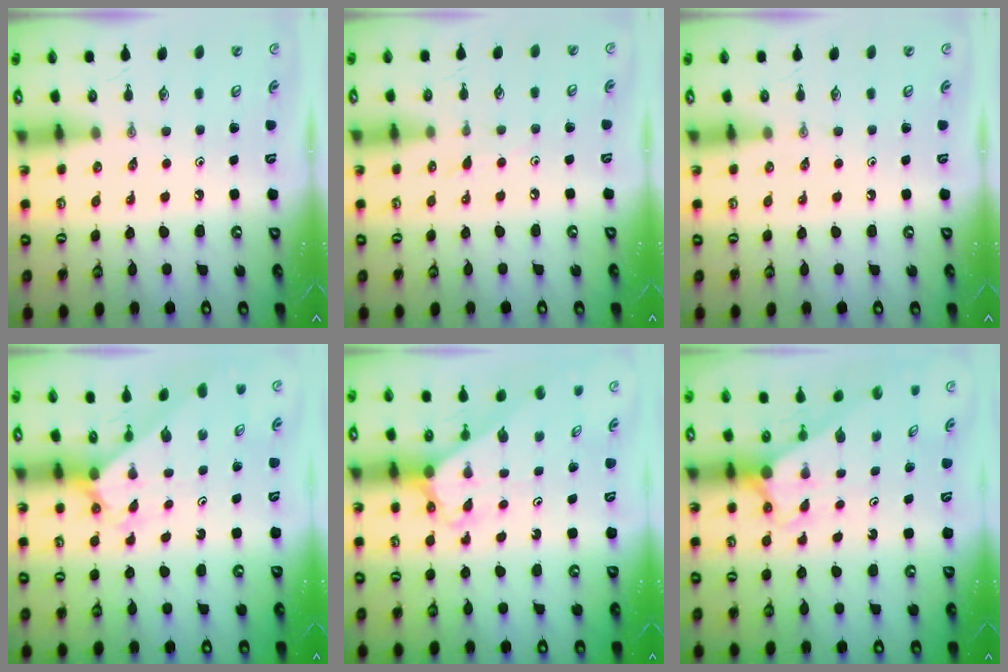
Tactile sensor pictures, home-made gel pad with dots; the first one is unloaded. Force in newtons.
{"total": 3.8, "press": 3.7, "slide": 0.6}
{"total": 0.0}
{"total": 2.1, "press": 2.1, "slide": 0.2}
{"total": 2.6, "press": 2.6, "slide": 0.2}
{"total": 2.8, "press": 2.8, "slide": 0.0}